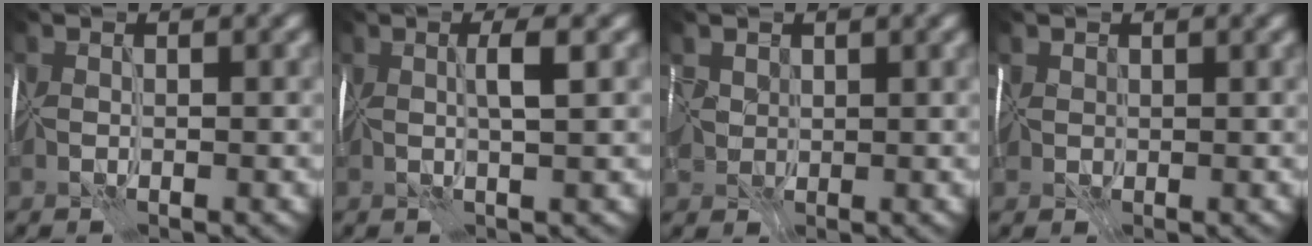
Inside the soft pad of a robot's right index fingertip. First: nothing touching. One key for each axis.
{"total": 1.7, "fx": 0.8, "fy": -0.5, "fz": 1.5, "tx": -0.026, "ty": 0.006, "tz": 0.011}
{"total": 2.2, "fx": 1.1, "fy": 1.7, "fz": 1.0, "tx": -0.019, "ty": 0.004, "tz": 0.017}
{"total": 1.5, "fx": 0.9, "fy": 1.1, "fz": 0.3, "tx": -0.004, "ty": 0.005, "tz": 0.014}